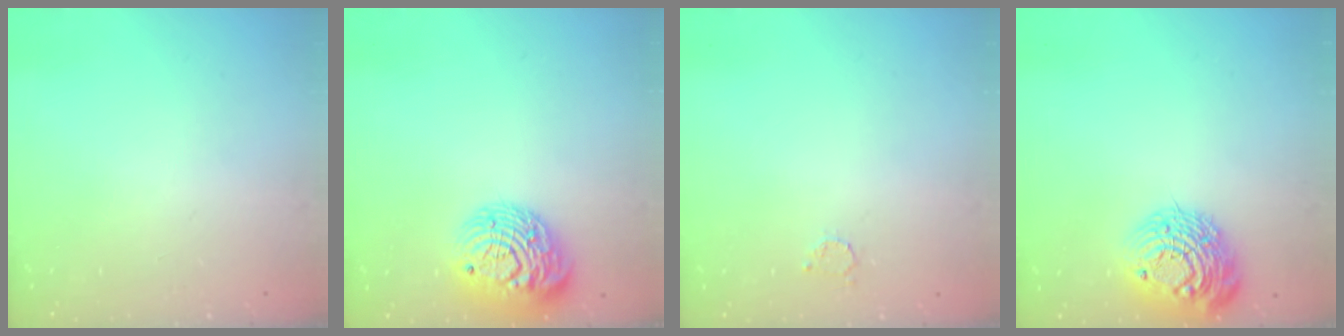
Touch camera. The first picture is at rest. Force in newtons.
{"total": 13.9, "press": 13.8, "slide": 0.9}
{"total": 1.7, "press": 1.7, "slide": 0.3}
{"total": 14.6, "press": 14.5, "slide": 1.0}